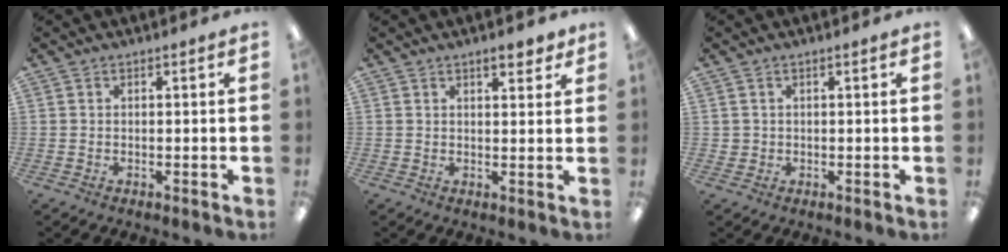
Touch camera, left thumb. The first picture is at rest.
{"total": 4.2, "force": [3.0, 1.5, 2.5], "torque": [-0.021, -0.014, 0.046]}
{"total": 1.2, "force": [0.3, 1.2, 0.1], "torque": [-0.004, 0.004, 0.004]}